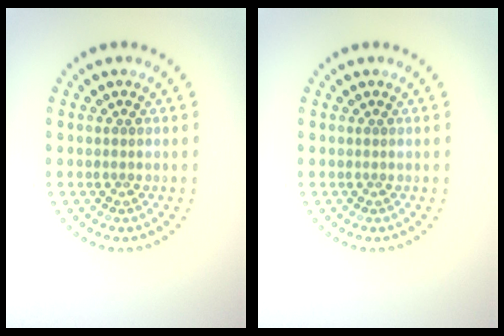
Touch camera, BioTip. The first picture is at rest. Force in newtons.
{"total": 0.0}